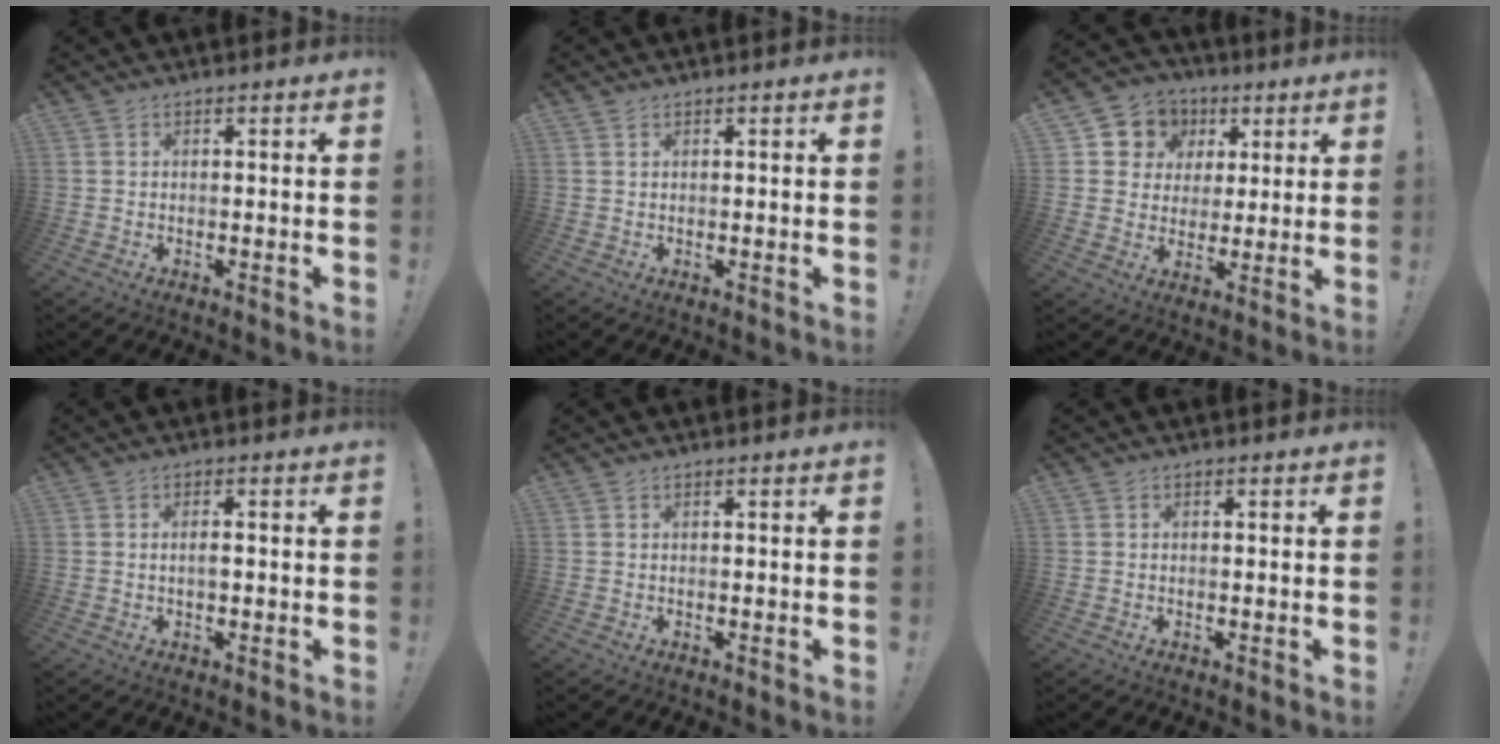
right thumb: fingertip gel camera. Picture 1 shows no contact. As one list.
[{"total": 0.7, "force": [0.6, 0.1, 0.3], "torque": [0.002, -0.005, 0.010]}, {"total": 9.0, "force": [2.7, 8.4, 1.9], "torque": [-0.027, -0.015, 0.057]}, {"total": 1.9, "force": [-0.1, 0.7, 1.8], "torque": [-0.025, 0.002, -0.004]}, {"total": 0.0}, {"total": 0.5, "force": [-0.3, 0.3, 0.3], "torque": [-0.012, 0.005, -0.004]}]